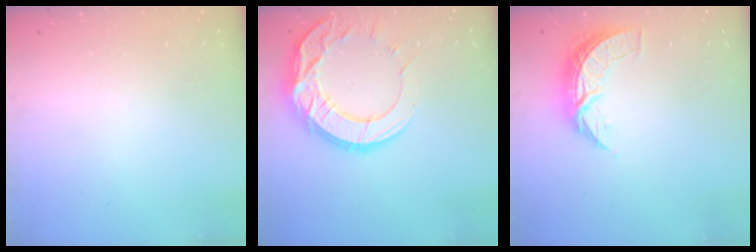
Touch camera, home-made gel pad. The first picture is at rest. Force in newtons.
{"total": 15.6, "press": 15.5, "slide": 1.1}
{"total": 7.3, "press": 7.3, "slide": 0.5}